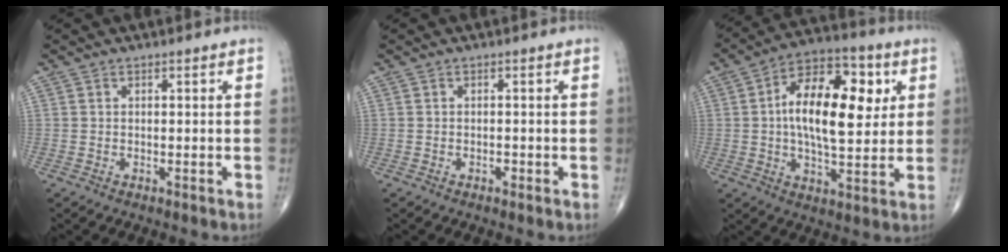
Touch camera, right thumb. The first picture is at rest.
{"total": 0.7, "force": [-0.4, 0.4, 0.5], "torque": [-0.007, 0.001, -0.008]}
{"total": 18.1, "force": [3.2, 8.9, 15.4], "torque": [-0.228, 0.008, 0.044]}